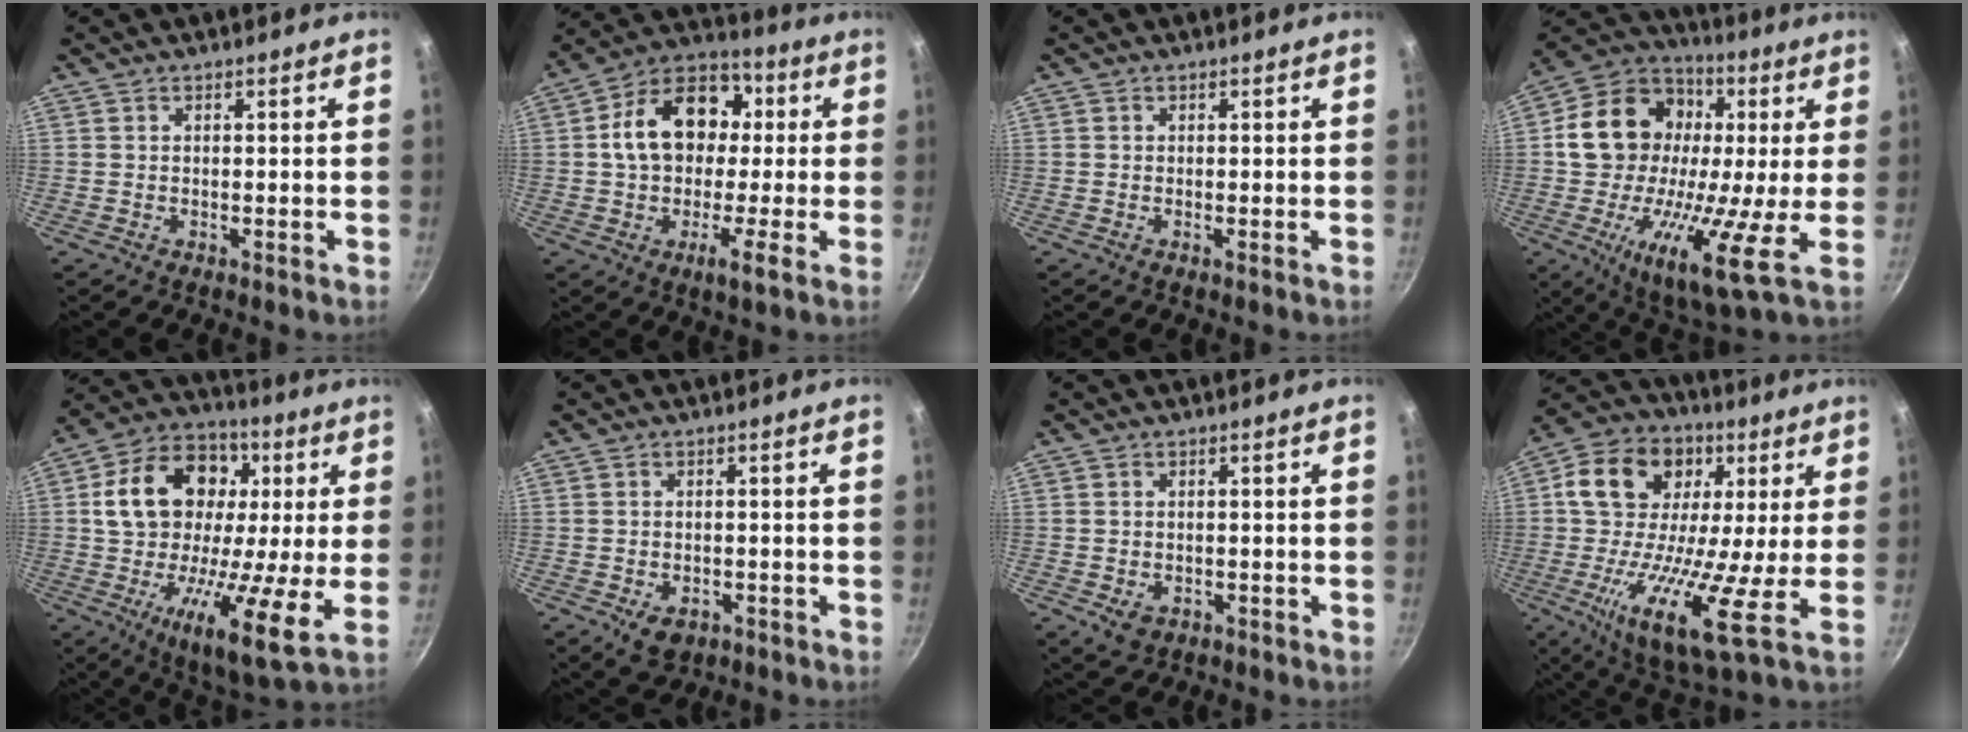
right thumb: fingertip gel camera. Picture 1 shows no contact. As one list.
[{"total": 16.9, "force": [1.5, 11.5, 12.3], "torque": [-0.178, 0.036, -0.001]}, {"total": 0.0}, {"total": 24.9, "force": [1.5, 14.1, 20.4], "torque": [-0.327, 0.002, -0.004]}, {"total": 25.4, "force": [2.2, 14.3, 20.9], "torque": [-0.312, 0.001, 0.009]}, {"total": 4.7, "force": [-1.9, 3.3, 2.7], "torque": [-0.035, 0.008, -0.015]}, {"total": 3.4, "force": [-1.0, 2.6, 1.9], "torque": [-0.030, 0.000, -0.007]}, {"total": 22.9, "force": [2.6, 13.1, 18.7], "torque": [-0.320, 0.000, 0.014]}]